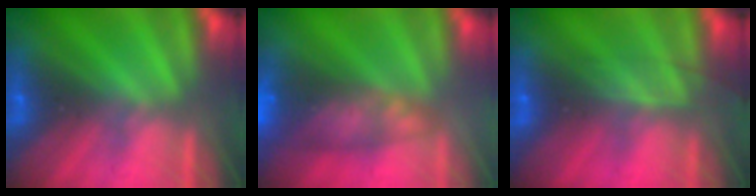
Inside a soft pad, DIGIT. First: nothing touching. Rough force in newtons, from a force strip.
{"total": 6.9}
{"total": 2.5}